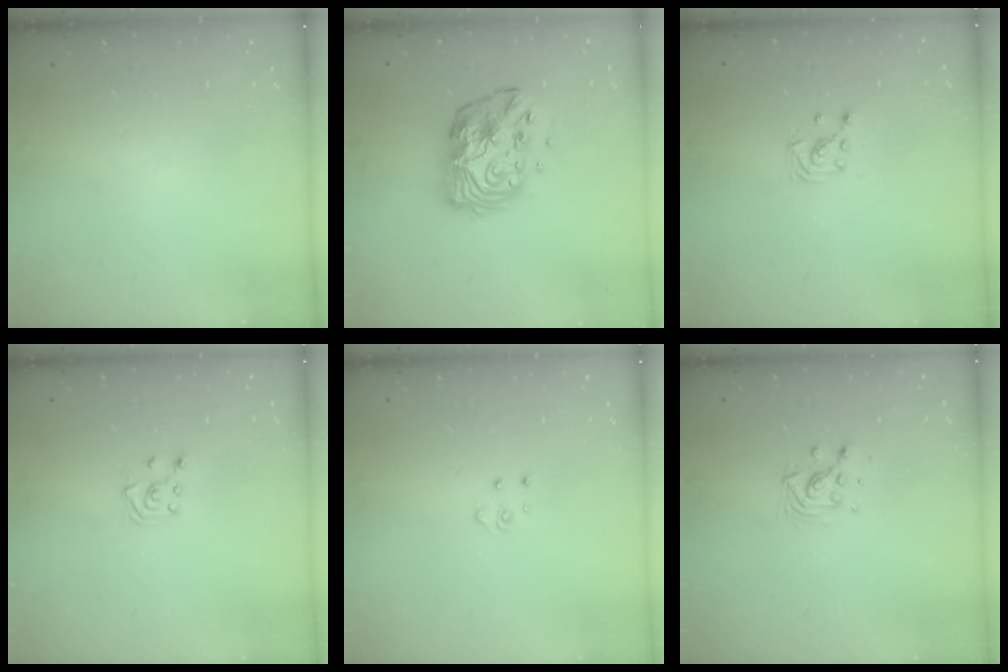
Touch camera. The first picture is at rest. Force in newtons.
{"total": 13.5, "press": 13.5, "slide": 1.0}
{"total": 2.9, "press": 2.9, "slide": 0.3}
{"total": 5.1, "press": 5.1, "slide": 0.5}
{"total": 3.2, "press": 3.2, "slide": 0.4}
{"total": 6.7, "press": 6.3, "slide": 2.3}